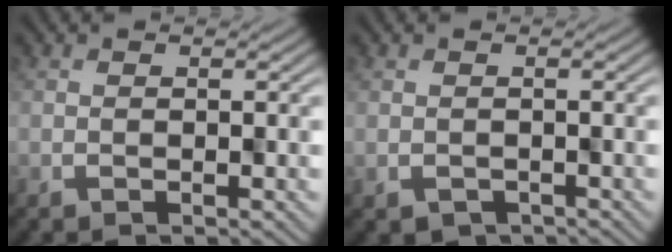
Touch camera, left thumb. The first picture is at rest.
{"total": 1.3, "force": [-0.8, 1.0, 0.3], "torque": [-0.003, -0.003, -0.008]}